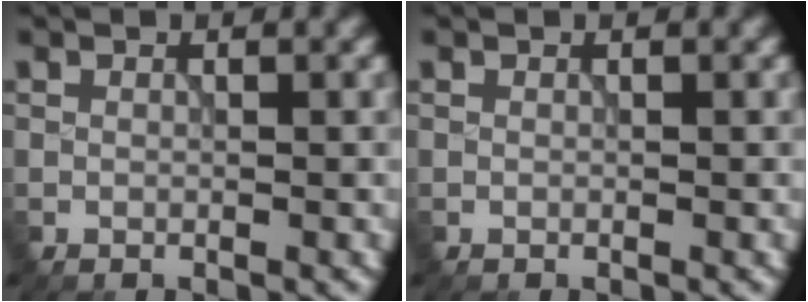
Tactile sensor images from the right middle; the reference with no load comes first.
{"total": 0.0}